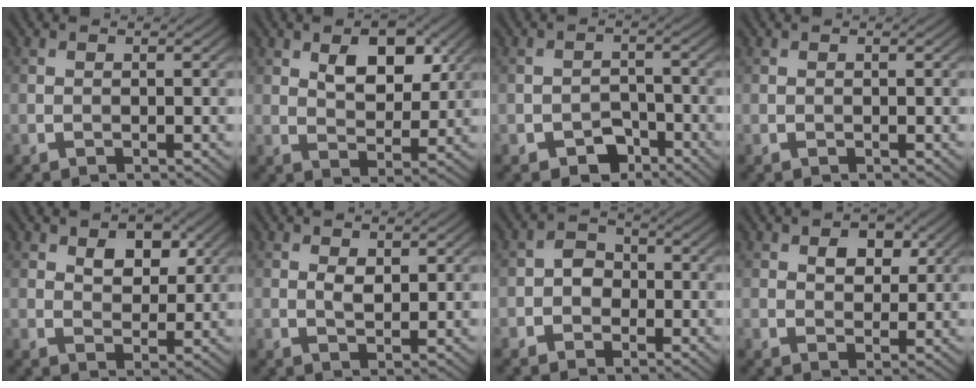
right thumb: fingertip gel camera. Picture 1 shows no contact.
{"total": 6.7, "force": [2.8, 3.6, 4.9], "torque": [-0.082, -0.005, 0.044]}
{"total": 3.9, "force": [-2.6, 2.4, 1.7], "torque": [-0.026, -0.002, -0.047]}
{"total": 0.0}
{"total": 4.5, "force": [2.1, 2.7, 2.9], "torque": [-0.049, -0.004, 0.033]}
{"total": 2.1, "force": [0.7, 1.0, 1.7], "torque": [-0.035, -0.005, 0.014]}
{"total": 2.8, "force": [-0.9, 2.3, 1.3], "torque": [-0.013, 0.006, -0.030]}
{"total": 3.6, "force": [1.6, 2.3, 2.3], "torque": [-0.042, -0.002, 0.025]}